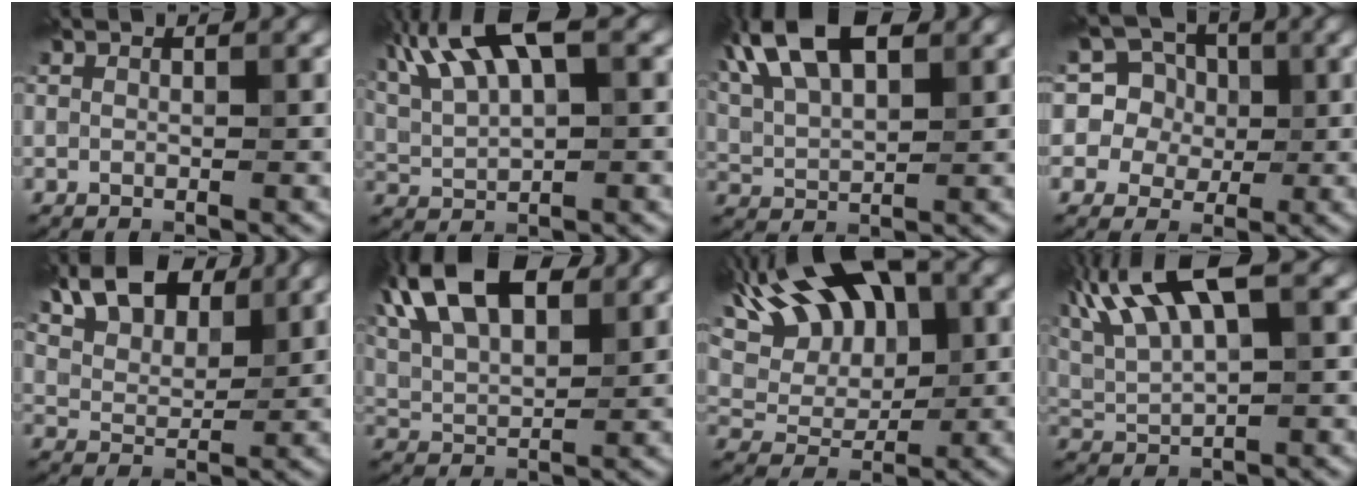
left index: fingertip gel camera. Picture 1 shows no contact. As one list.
[{"total": 9.8, "force": [4.6, 3.8, 7.7], "torque": [-0.164, 0.029, 0.080]}, {"total": 11.3, "force": [5.8, 5.2, 8.1], "torque": [-0.169, 0.046, 0.085]}, {"total": 8.2, "force": [2.4, 7.5, 2.2], "torque": [-0.063, 0.034, 0.029]}, {"total": 6.8, "force": [4.5, 3.2, 4.0], "torque": [-0.078, 0.016, 0.071]}, {"total": 13.5, "force": [7.0, 6.3, 9.7], "torque": [-0.196, 0.047, 0.098]}, {"total": 14.1, "force": [6.4, 7.6, 10.0], "torque": [-0.171, 0.053, 0.086]}, {"total": 10.7, "force": [5.1, 3.5, 8.7], "torque": [-0.183, 0.027, 0.093]}]